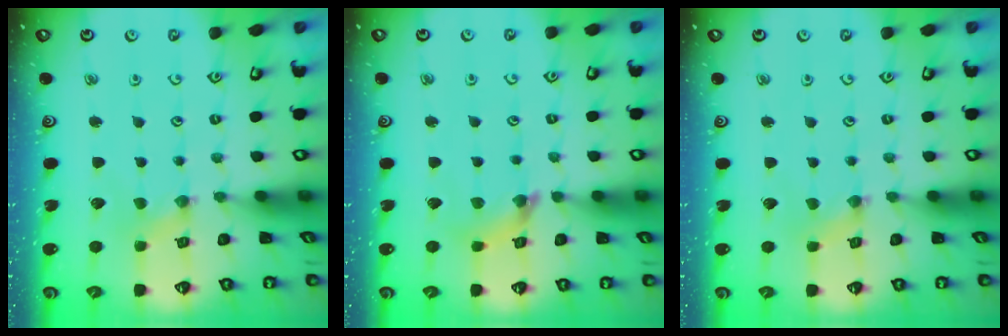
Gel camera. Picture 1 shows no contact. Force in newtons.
{"total": 5.6, "press": 5.6, "slide": 0.4}
{"total": 0.7, "press": 0.7, "slide": 0.2}